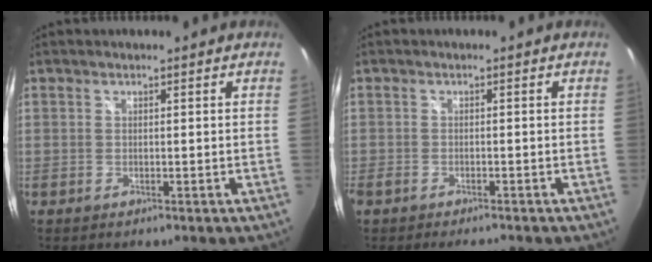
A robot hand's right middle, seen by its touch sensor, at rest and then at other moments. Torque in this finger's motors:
{"motor_torque": [0.40, -0.39, 0.02, 0.02]}